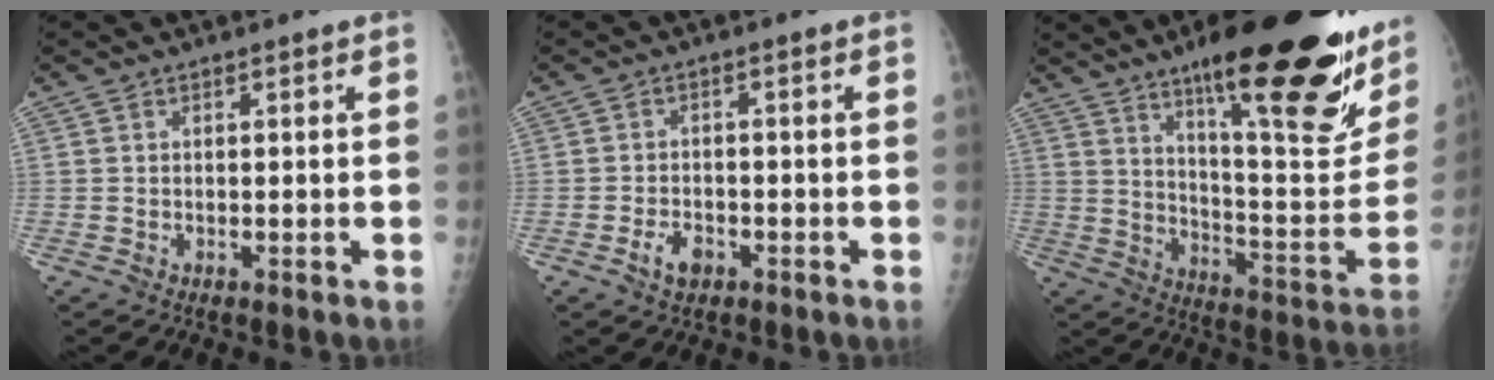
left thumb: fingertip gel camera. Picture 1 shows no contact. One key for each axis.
{"total": 3.5, "fx": -1.8, "fy": 2.2, "fz": 2.0, "tx": -0.030, "ty": 0.010, "tz": -0.029}
{"total": 30.7, "fx": 17.7, "fy": 7.5, "fz": 24.0, "tx": -0.274, "ty": -0.071, "tz": 0.270}